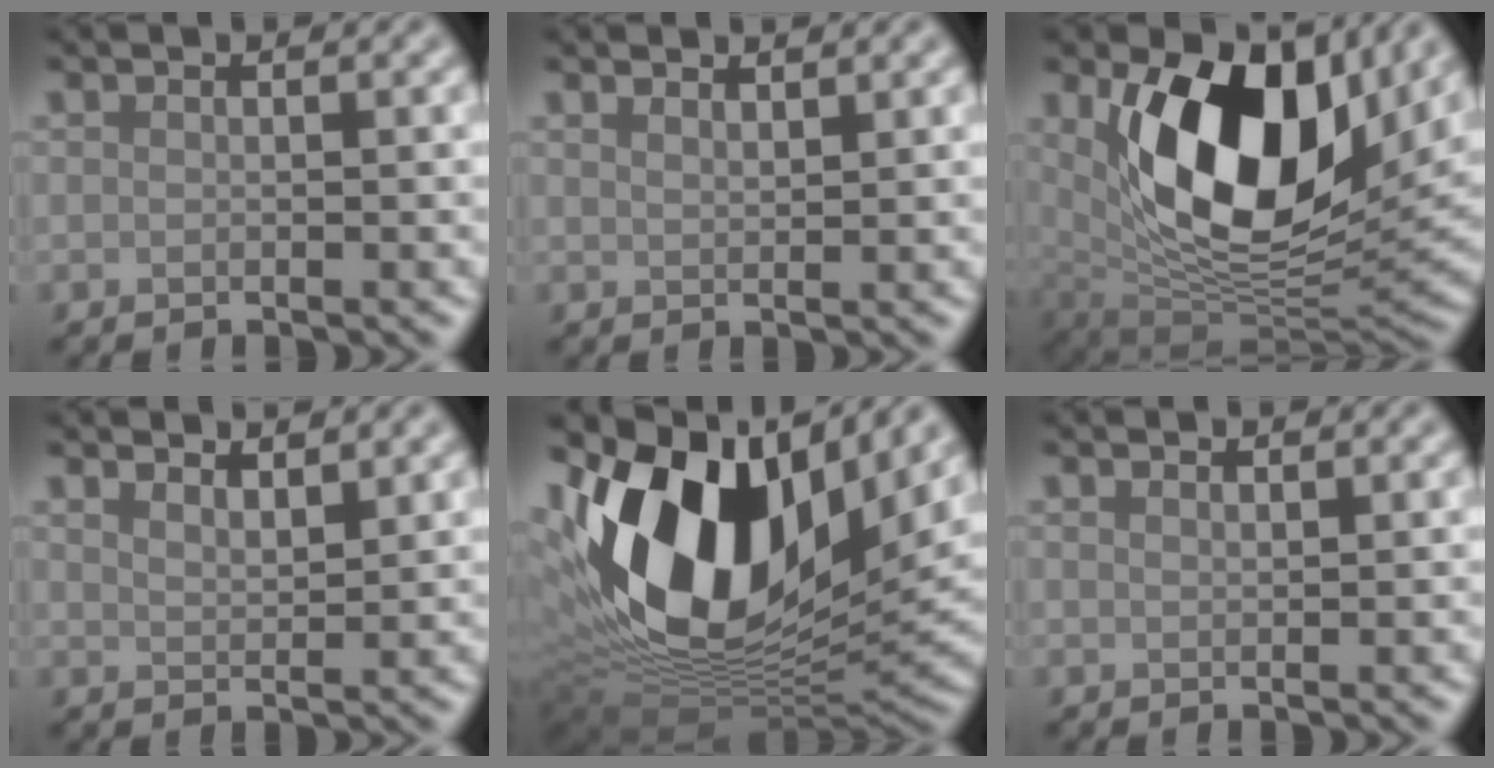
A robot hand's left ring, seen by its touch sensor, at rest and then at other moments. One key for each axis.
{"total": 1.2, "fx": 1.1, "fy": 0.2, "fz": 0.4, "tx": -0.006, "ty": 0.000, "tz": 0.017}
{"total": 14.2, "fx": 3.9, "fy": 8.0, "fz": 11.0, "tx": -0.178, "ty": -0.024, "tz": 0.074}
{"total": 2.3, "fx": 2.1, "fy": 0.5, "fz": 0.9, "tx": -0.010, "ty": 0.001, "tz": 0.034}
{"total": 17.5, "fx": 4.9, "fy": 10.5, "fz": 13.1, "tx": -0.274, "ty": 0.008, "tz": 0.085}
{"total": 0.6, "fx": 0.5, "fy": 0.0, "fz": 0.1, "tx": -0.003, "ty": 0.000, "tz": 0.009}